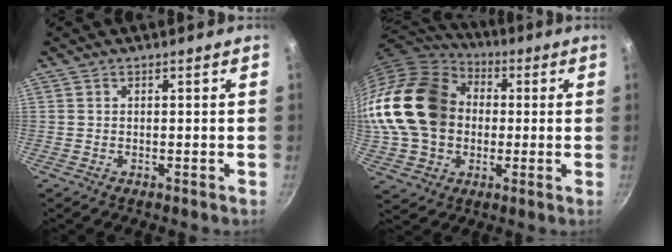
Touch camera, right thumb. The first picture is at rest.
{"total": 26.1, "force": [1.6, 20.0, 16.6], "torque": [-0.330, 0.047, 0.030]}